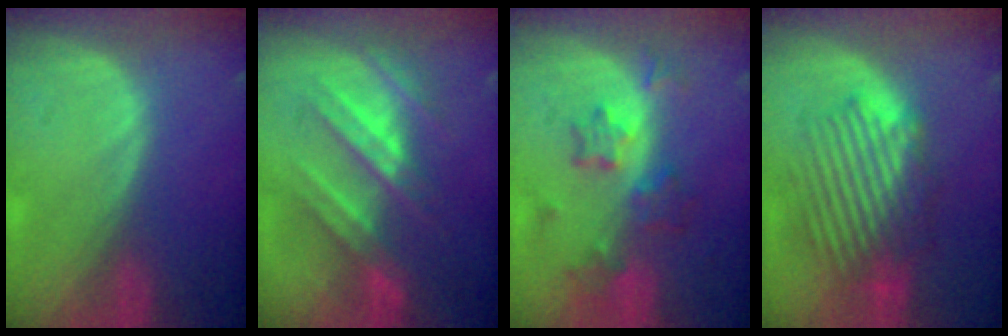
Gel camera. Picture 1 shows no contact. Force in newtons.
{"total": 8.1, "press": 8.0, "slide": 0.6}
{"total": 7.3, "press": 6.5, "slide": 3.3}
{"total": 8.9, "press": 8.6, "slide": 2.2}